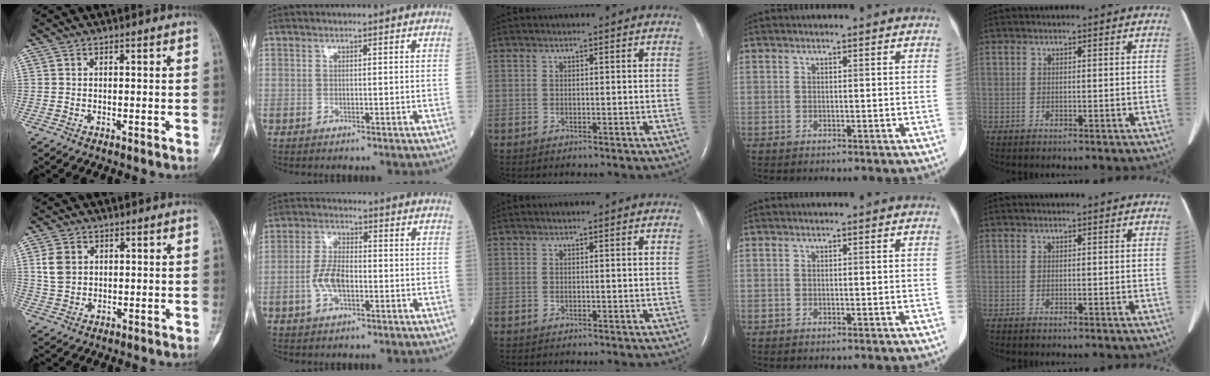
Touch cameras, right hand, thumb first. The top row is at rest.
{"thumb": {"total": 4.9, "force": [1.3, 3.9, 2.6], "torque": [-0.040, 0.000, 0.028]}, "index": {"total": 5.5, "force": [-1.4, 2.5, 4.7], "torque": [-0.103, 0.008, -0.030]}}